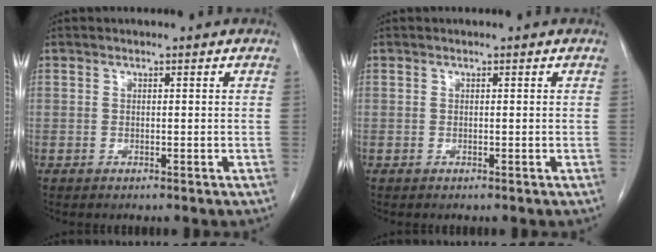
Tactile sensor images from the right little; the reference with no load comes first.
{"total": 0.0}